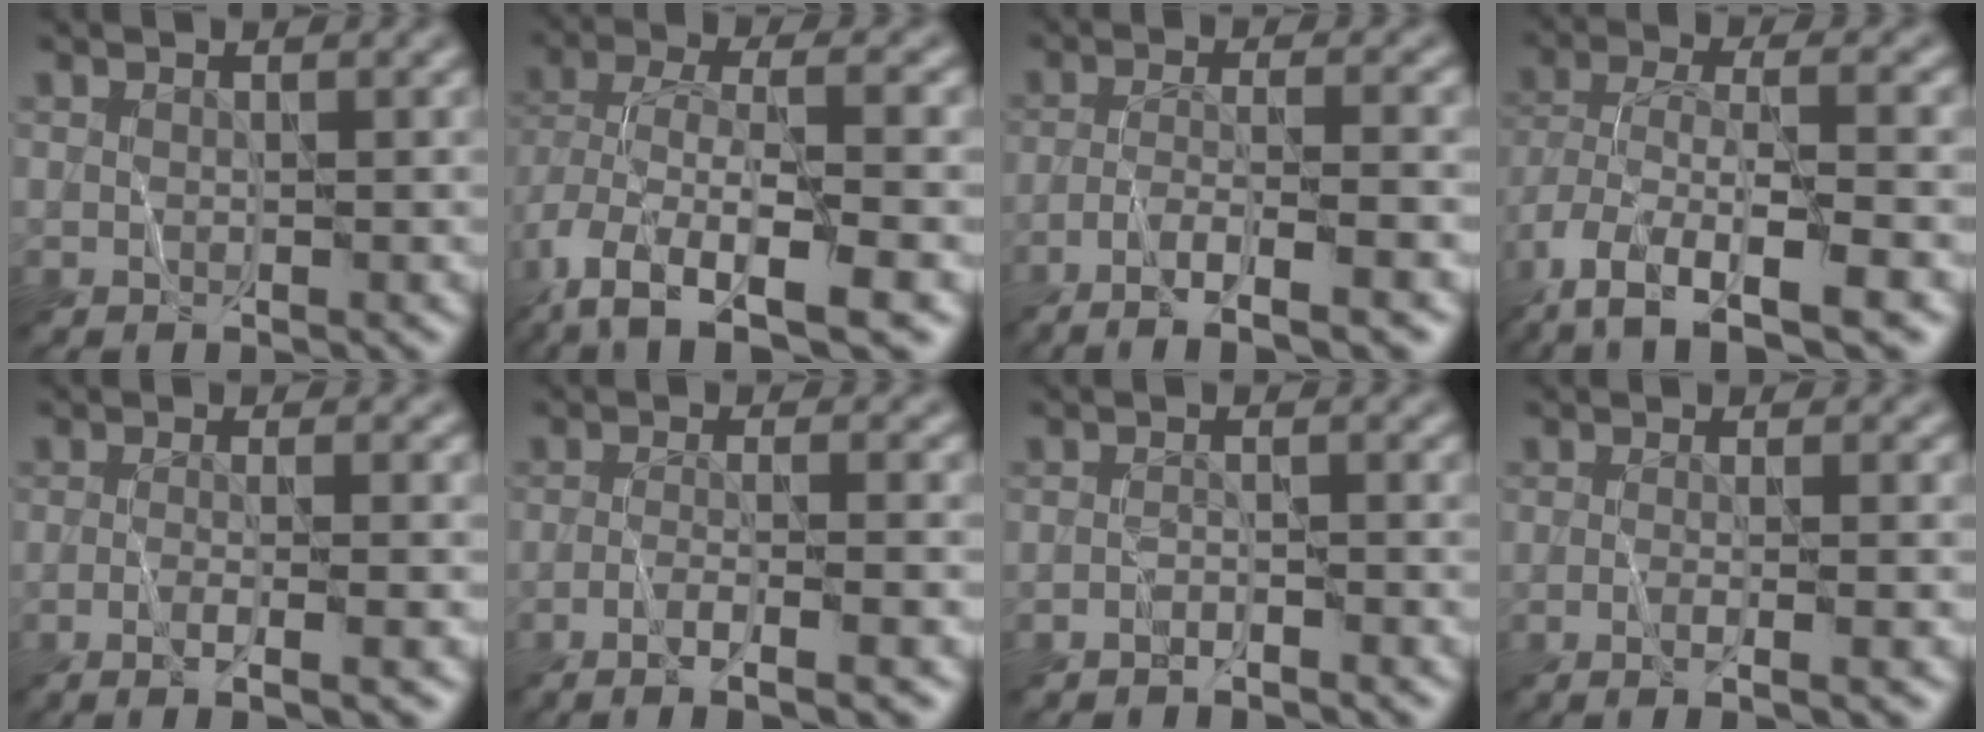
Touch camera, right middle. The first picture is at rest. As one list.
[{"total": 10.3, "force": [-4.4, 4.4, 8.2], "torque": [-0.168, -0.009, -0.074]}, {"total": 6.6, "force": [-3.8, 1.2, 5.2], "torque": [-0.075, 0.012, -0.071]}, {"total": 10.5, "force": [-5.6, 4.0, 8.0], "torque": [-0.166, -0.012, -0.094]}, {"total": 4.6, "force": [-1.6, 1.2, 4.2], "torque": [-0.049, 0.003, -0.028]}, {"total": 5.3, "force": [-2.7, 1.1, 4.5], "torque": [-0.062, 0.009, -0.051]}, {"total": 1.3, "force": [-1.3, 0.0, 0.3], "torque": [0.001, 0.002, -0.027]}, {"total": 4.3, "force": [-0.7, 1.7, 3.9], "torque": [-0.028, 0.006, -0.021]}]